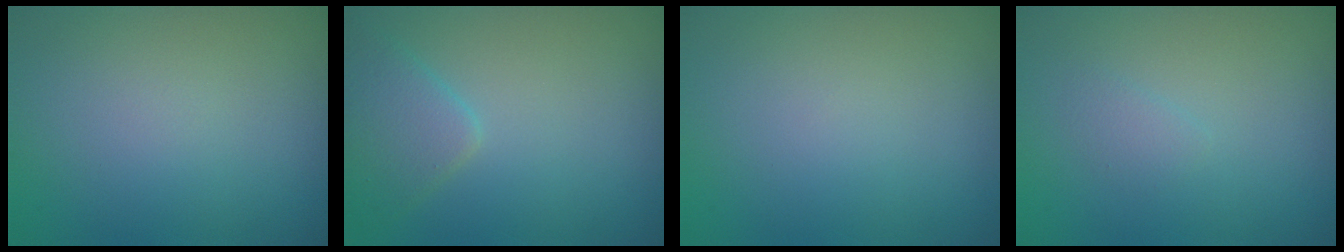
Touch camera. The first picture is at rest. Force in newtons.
{"total": 2.9, "press": 2.9, "slide": 0.0}
{"total": 0.0}
{"total": 0.8, "press": 0.8, "slide": 0.0}